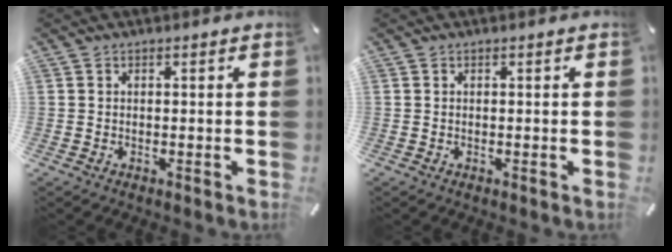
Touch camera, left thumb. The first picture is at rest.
{"total": 0.0}